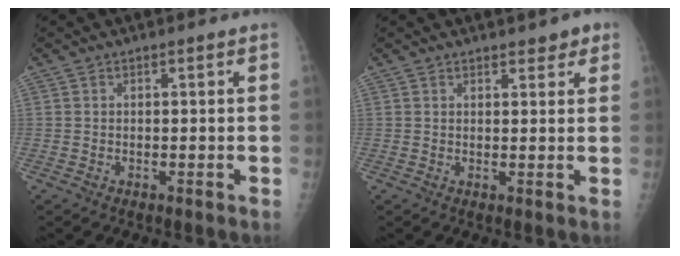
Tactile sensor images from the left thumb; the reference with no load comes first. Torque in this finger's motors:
{"motor_torque": [0.03, 0.06, 0.11, 0.09, -0.01]}